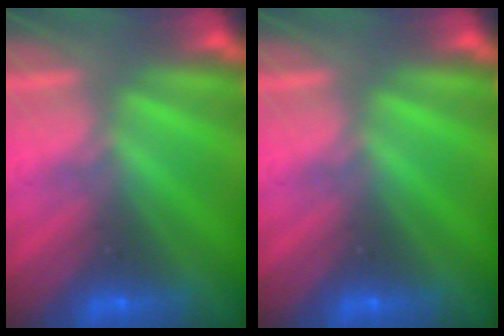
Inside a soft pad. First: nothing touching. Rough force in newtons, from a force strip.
{"total": 0.0}